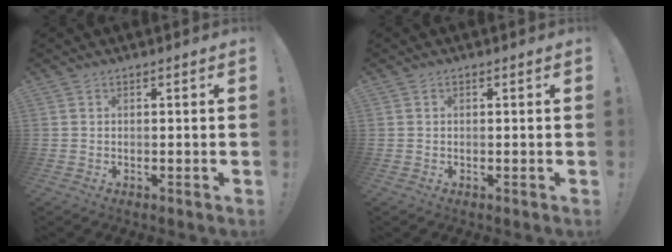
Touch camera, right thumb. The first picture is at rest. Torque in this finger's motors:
{"motor_torque": [-0.15, -0.11, -0.35, 0.15, 0.00]}